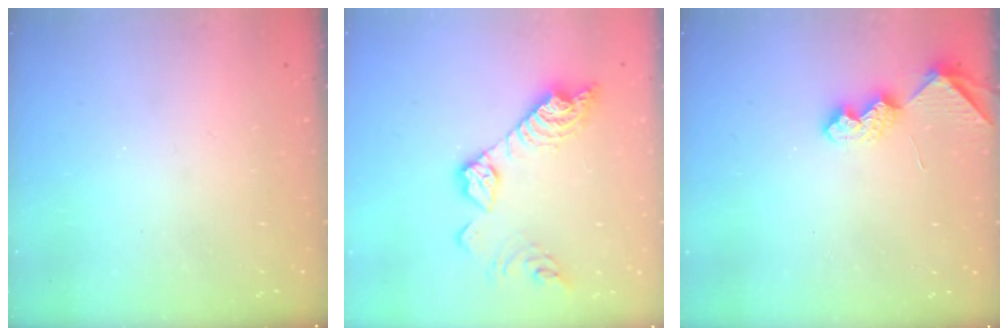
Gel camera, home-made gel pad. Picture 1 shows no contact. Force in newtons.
{"total": 15.8, "press": 15.7, "slide": 0.8}
{"total": 6.6, "press": 6.6, "slide": 0.3}